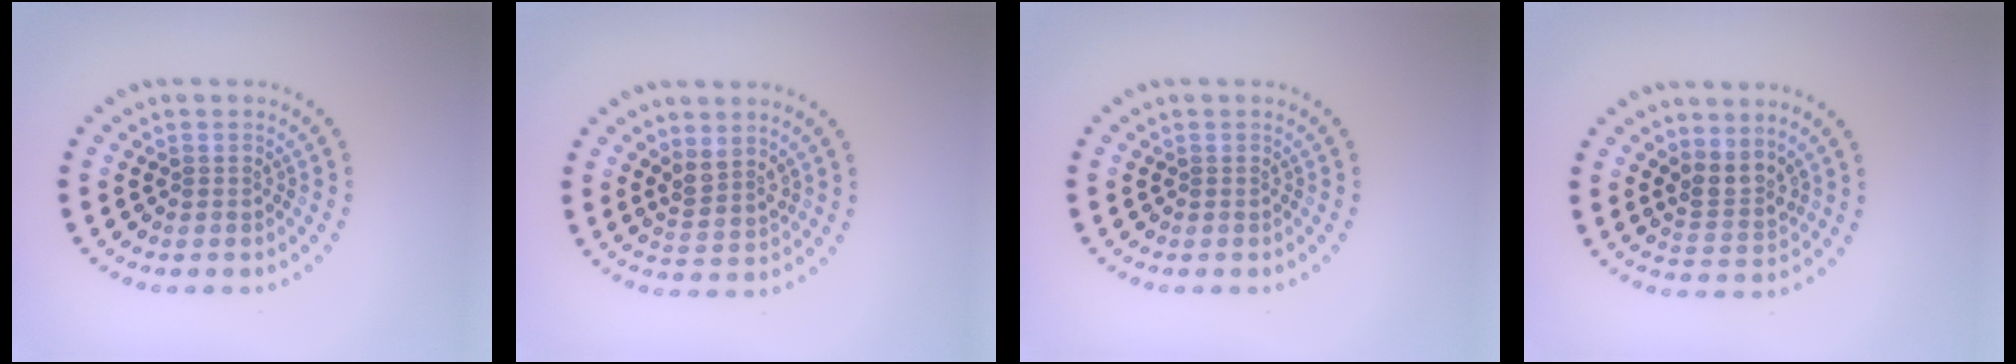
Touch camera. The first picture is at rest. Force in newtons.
{"total": 2.1, "press": 1.6, "slide": 1.3}
{"total": 0.0}
{"total": 2.6, "press": 1.9, "slide": 1.7}